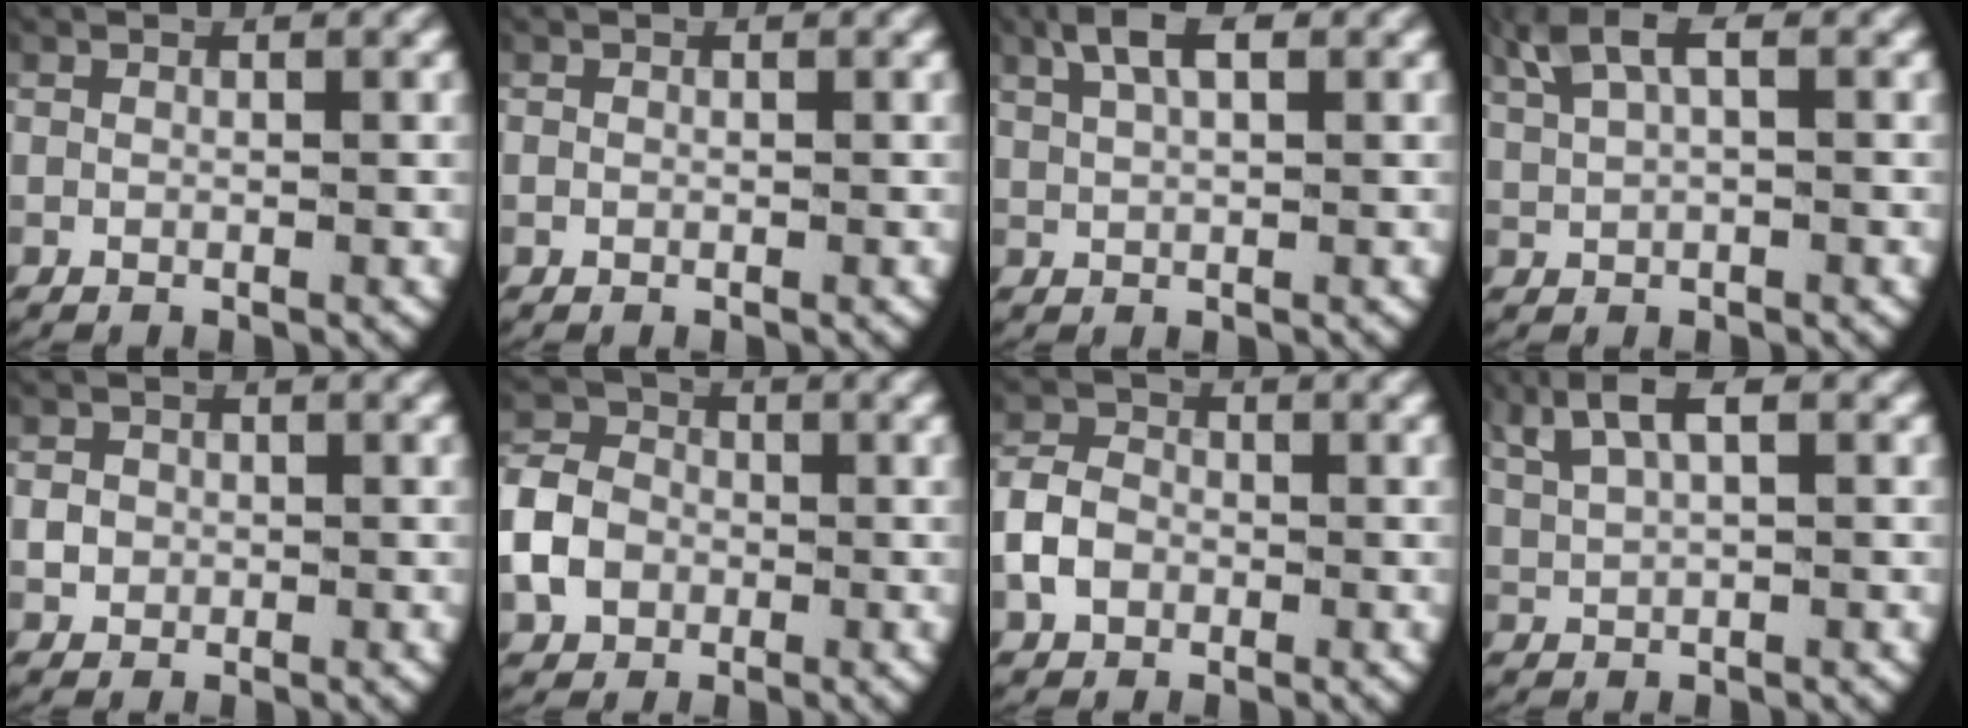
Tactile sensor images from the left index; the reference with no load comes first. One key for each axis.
{"total": 0.0}
{"total": 3.6, "fx": 2.3, "fy": 1.1, "fz": 2.6, "tx": -0.053, "ty": 0.009, "tz": 0.039}
{"total": 4.4, "fx": 2.5, "fy": 1.7, "fz": 3.3, "tx": -0.068, "ty": 0.014, "tz": 0.046}
{"total": 1.4, "fx": -0.3, "fy": 1.3, "fz": 0.4, "tx": -0.017, "ty": -0.005, "tz": -0.001}
{"total": 5.9, "fx": -0.9, "fy": 5.1, "fz": 2.8, "tx": -0.061, "ty": -0.006, "tz": -0.019}
{"total": 3.4, "fx": -0.8, "fy": 2.9, "fz": 1.7, "tx": -0.041, "ty": 0.001, "tz": -0.017}
{"total": 4.2, "fx": 2.6, "fy": 1.3, "fz": 3.0, "tx": -0.064, "ty": 0.008, "tz": 0.049}